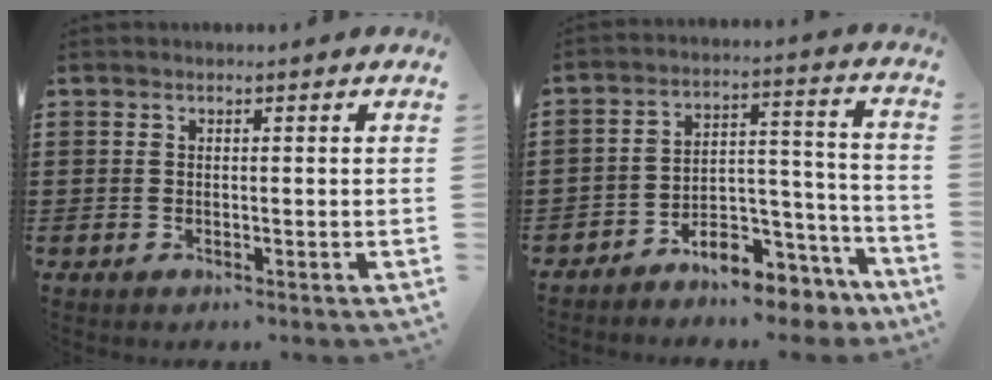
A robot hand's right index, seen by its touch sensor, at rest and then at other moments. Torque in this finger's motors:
{"motor_torque": [-0.91, 1.15, -0.96, -0.21]}